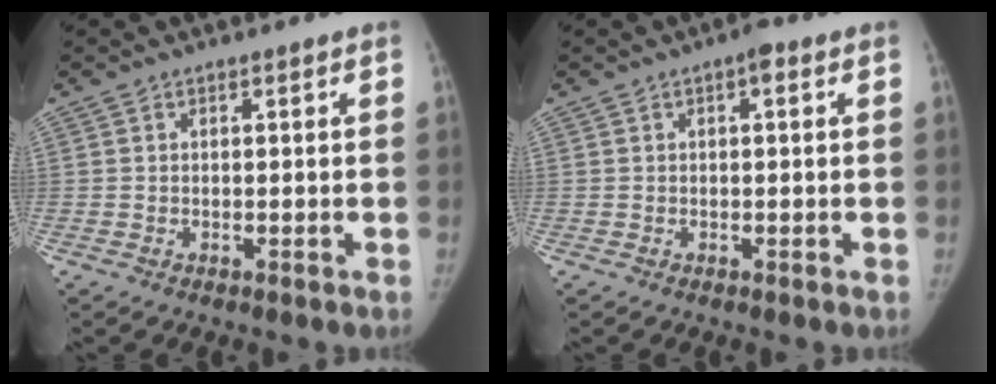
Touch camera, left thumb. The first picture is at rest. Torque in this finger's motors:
{"motor_torque": [0.19, 0.05, 0.63, -0.48, 0.11]}